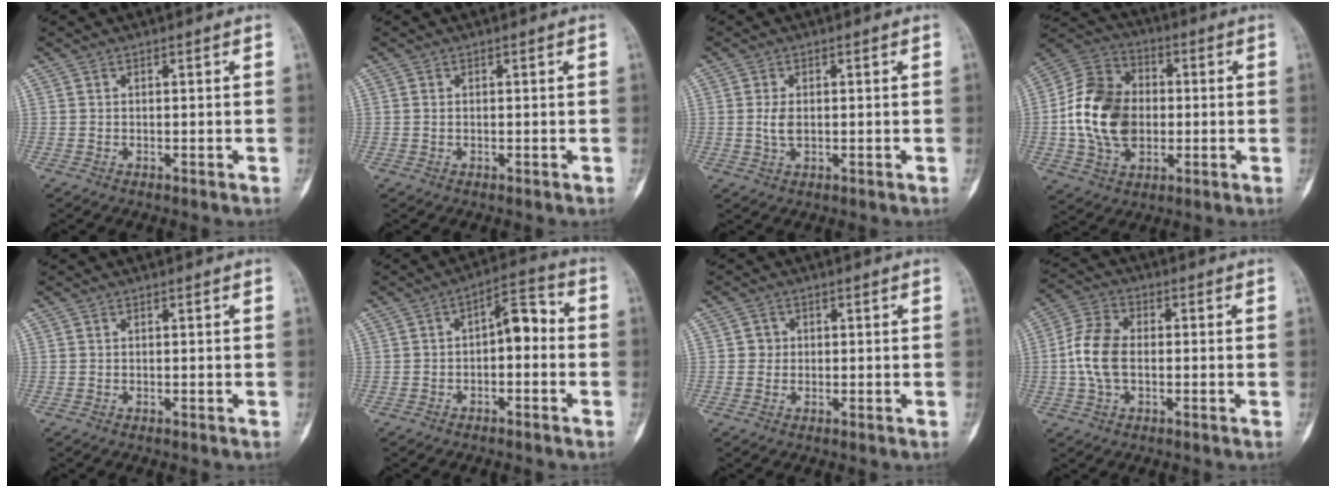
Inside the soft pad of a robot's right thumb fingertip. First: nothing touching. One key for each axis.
{"total": 0.0}
{"total": 2.7, "fx": 0.0, "fy": 1.5, "fz": 2.3, "tx": -0.045, "ty": -0.003, "tz": 0.001}
{"total": 16.7, "fx": -0.8, "fy": 12.1, "fz": 11.5, "tx": -0.199, "ty": 0.019, "tz": -0.017}
{"total": 0.0}
{"total": 7.4, "fx": -0.8, "fy": 3.8, "fz": 6.3, "tx": -0.075, "ty": 0.038, "tz": -0.023}
{"total": 1.8, "fx": 0.1, "fy": 1.8, "fz": 0.4, "tx": 0.005, "ty": 0.005, "tz": 0.000}
{"total": 8.7, "fx": -0.6, "fy": 5.4, "fz": 6.8, "tx": -0.143, "ty": 0.020, "tz": -0.019}